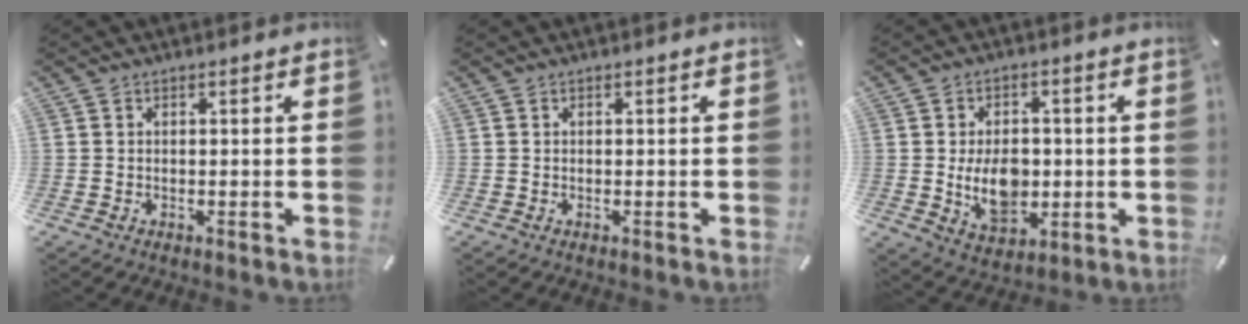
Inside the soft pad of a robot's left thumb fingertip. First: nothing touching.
{"total": 0.0}
{"total": 10.0, "force": [-0.6, 7.1, 7.0], "torque": [-0.117, -0.004, -0.013]}